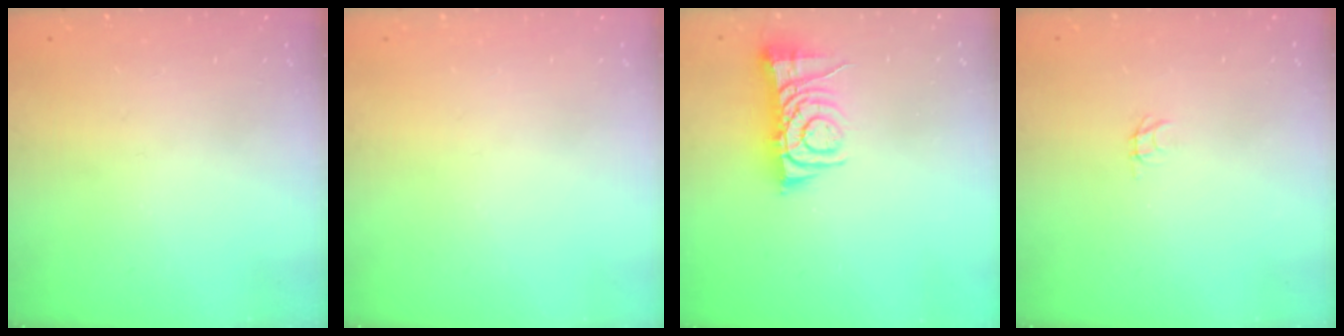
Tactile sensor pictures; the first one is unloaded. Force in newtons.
{"total": 0.0}
{"total": 6.9, "press": 6.9, "slide": 0.9}
{"total": 1.8, "press": 1.8, "slide": 0.1}